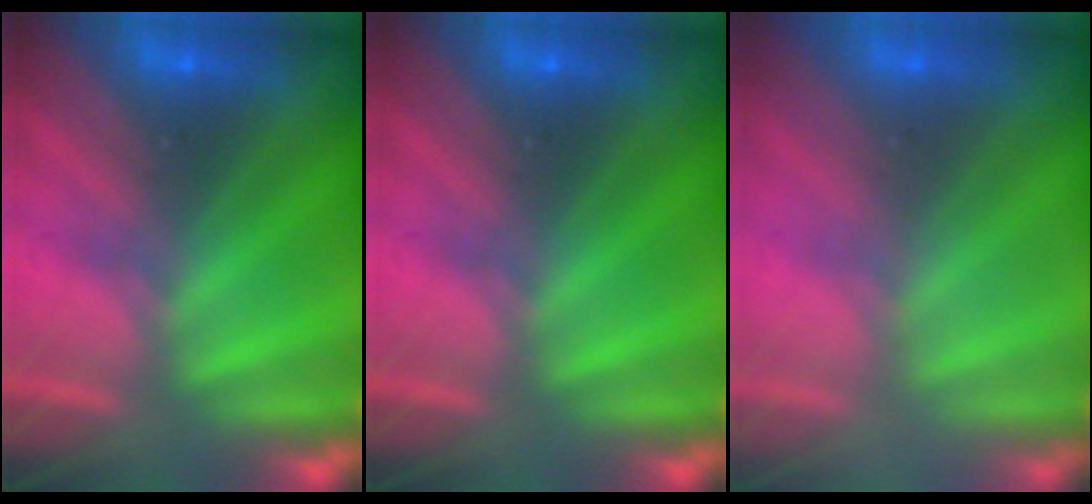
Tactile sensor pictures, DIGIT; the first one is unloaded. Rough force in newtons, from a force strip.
{"total": 0.0}
{"total": 2.6}